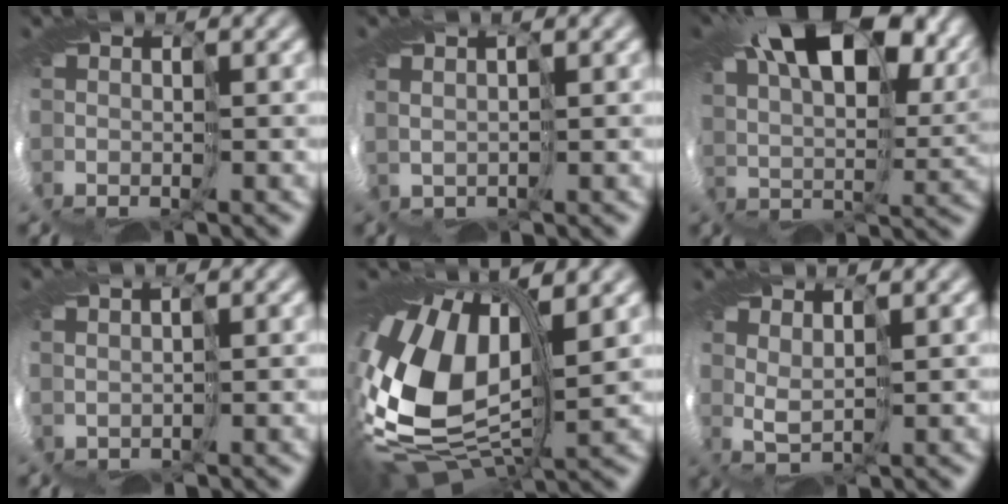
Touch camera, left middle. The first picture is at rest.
{"total": 0.9, "force": [0.8, -0.3, -0.2], "torque": [0.006, 0.018, 0.012]}
{"total": 12.5, "force": [7.5, 5.0, 8.6], "torque": [-0.146, 0.030, 0.119]}
{"total": 0.6, "force": [0.4, -0.1, -0.5], "torque": [0.018, 0.011, 0.007]}
{"total": 12.5, "force": [1.3, 7.4, 9.9], "torque": [-0.240, 0.021, 0.008]}
{"total": 1.1, "force": [0.9, -0.6, -0.2], "torque": [-0.016, 0.007, 0.012]}